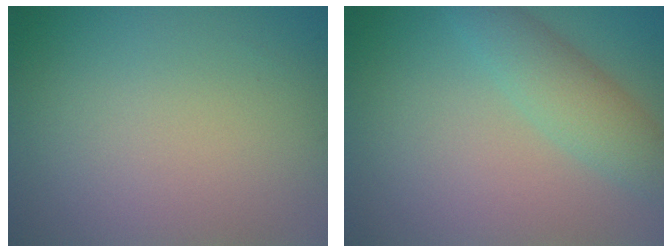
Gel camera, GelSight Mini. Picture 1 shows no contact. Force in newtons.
{"total": 3.8, "press": 3.8, "slide": 0.1}